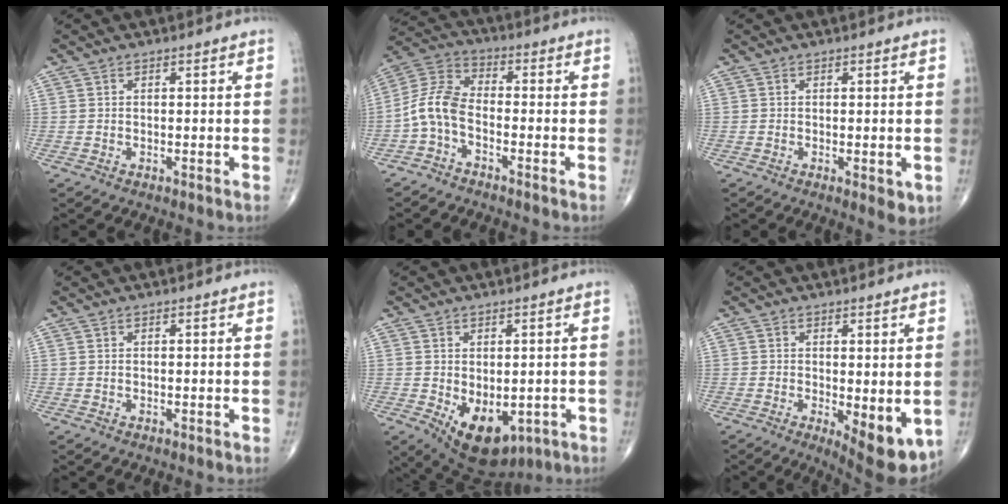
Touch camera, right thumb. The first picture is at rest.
{"total": 7.6, "force": [-2.8, 4.2, 5.7], "torque": [-0.117, 0.035, -0.071]}
{"total": 2.9, "force": [-0.7, 1.1, 2.6], "torque": [-0.029, -0.008, -0.007]}
{"total": 0.0}
{"total": 10.9, "force": [-3.0, 6.6, 8.1], "torque": [-0.103, -0.006, -0.022]}
{"total": 8.8, "force": [-1.8, 3.3, 8.0], "torque": [-0.100, -0.023, -0.015]}